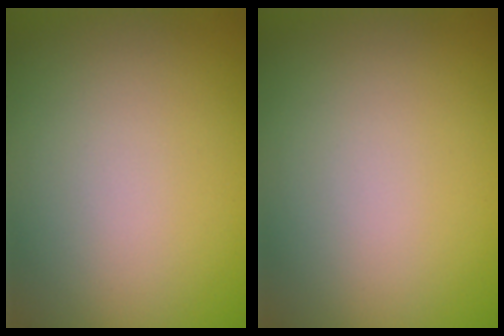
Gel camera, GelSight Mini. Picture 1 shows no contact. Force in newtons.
{"total": 0.0}